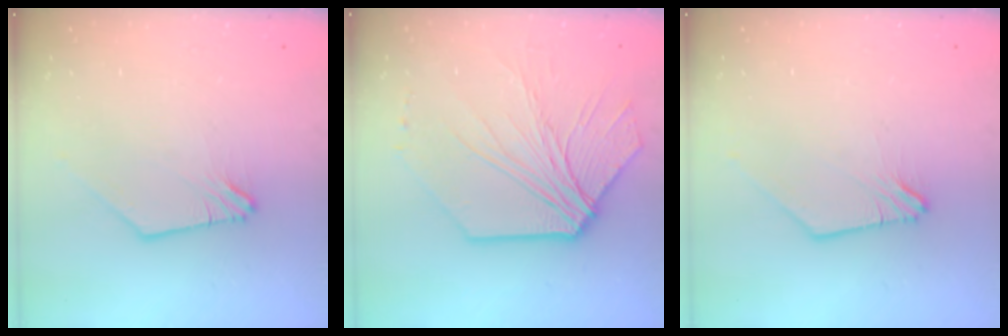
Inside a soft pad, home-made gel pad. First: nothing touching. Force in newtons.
{"total": 10.3, "press": 10.2, "slide": 1.4}
{"total": 0.0}